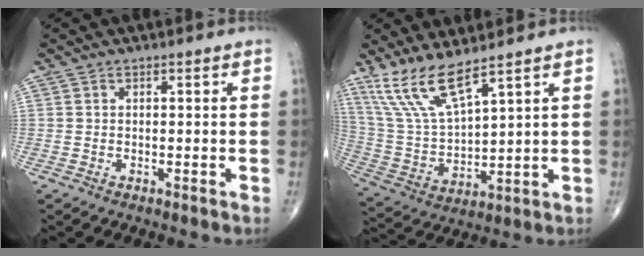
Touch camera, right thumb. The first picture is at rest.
{"total": 11.7, "force": [8.5, 2.6, 7.7], "torque": [-0.157, -0.044, 0.189]}